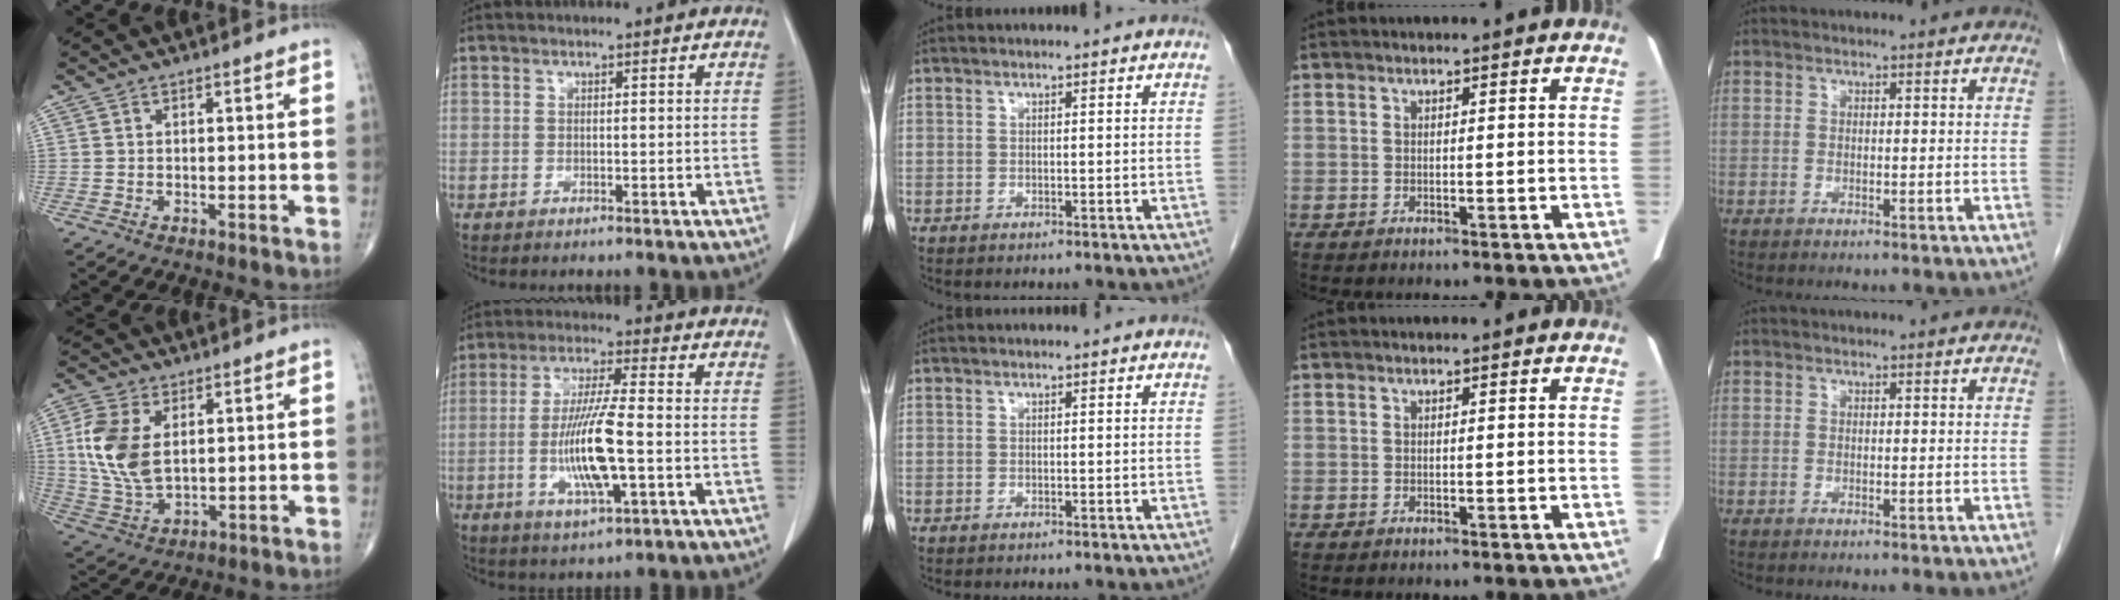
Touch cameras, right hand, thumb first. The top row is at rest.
{"thumb": {"total": 11.7, "force": [2.6, 6.9, 9.1], "torque": [-0.194, -0.009, 0.057]}, "index": {"total": 11.2, "force": [-2.1, 1.3, 10.9], "torque": [-0.215, -0.009, -0.040]}}